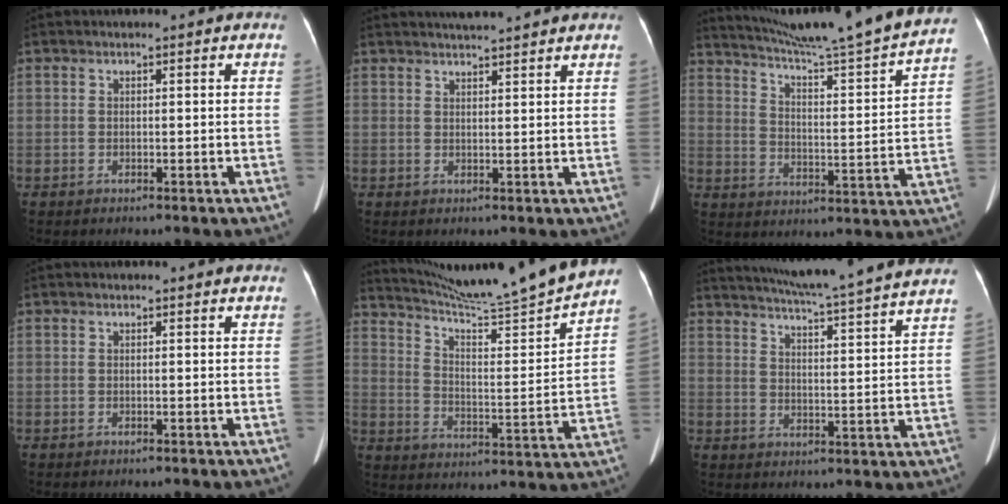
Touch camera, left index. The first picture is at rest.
{"total": 6.0, "force": [5.5, 0.0, 2.3], "torque": [-0.039, 0.028, 0.076]}
{"total": 25.0, "force": [22.5, -1.6, 10.8], "torque": [-0.181, -0.065, 0.307]}
{"total": 0.7, "force": [0.7, 0.0, -0.1], "torque": [-0.009, 0.002, 0.005]}
{"total": 21.3, "force": [19.5, -2.4, 8.0], "torque": [-0.141, -0.063, 0.282]}
{"total": 23.7, "force": [21.5, -1.1, 9.9], "torque": [-0.166, -0.035, 0.279]}